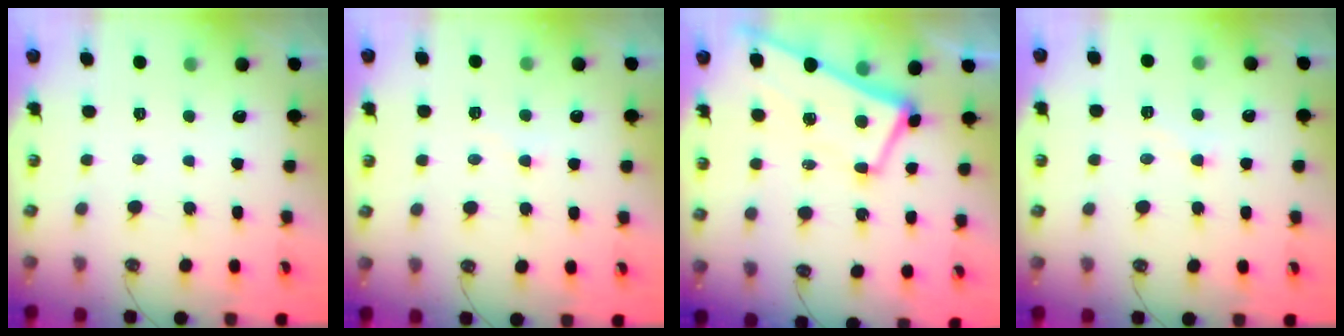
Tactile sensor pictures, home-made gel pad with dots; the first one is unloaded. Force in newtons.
{"total": 3.0, "press": 2.9, "slide": 0.7}
{"total": 1.0, "press": 0.2, "slide": 1.0}
{"total": 0.9, "press": 0.7, "slide": 0.5}